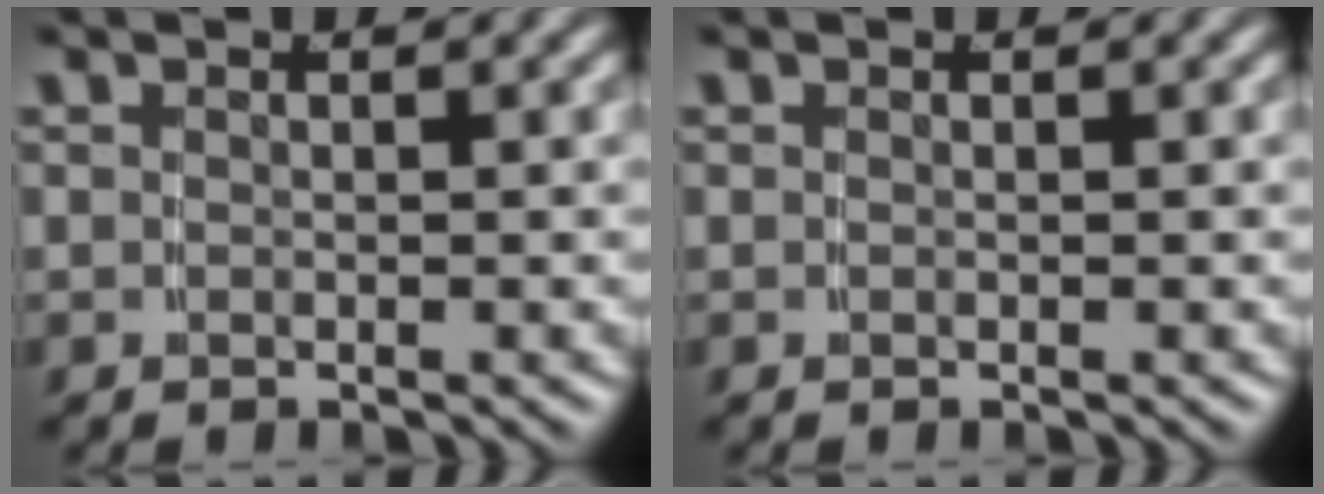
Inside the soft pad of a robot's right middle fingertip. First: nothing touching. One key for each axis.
{"total": 0.0}